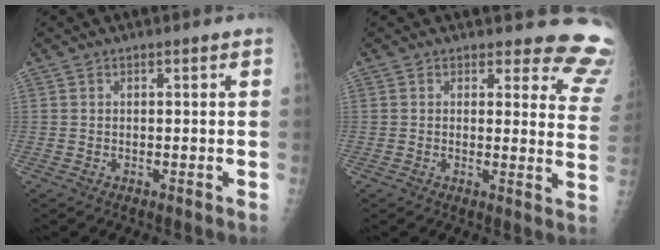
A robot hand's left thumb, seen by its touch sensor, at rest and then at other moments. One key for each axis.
{"total": 11.7, "fx": 11.2, "fy": 3.4, "fz": 1.1, "tx": 0.044, "ty": -0.109, "tz": 0.082}